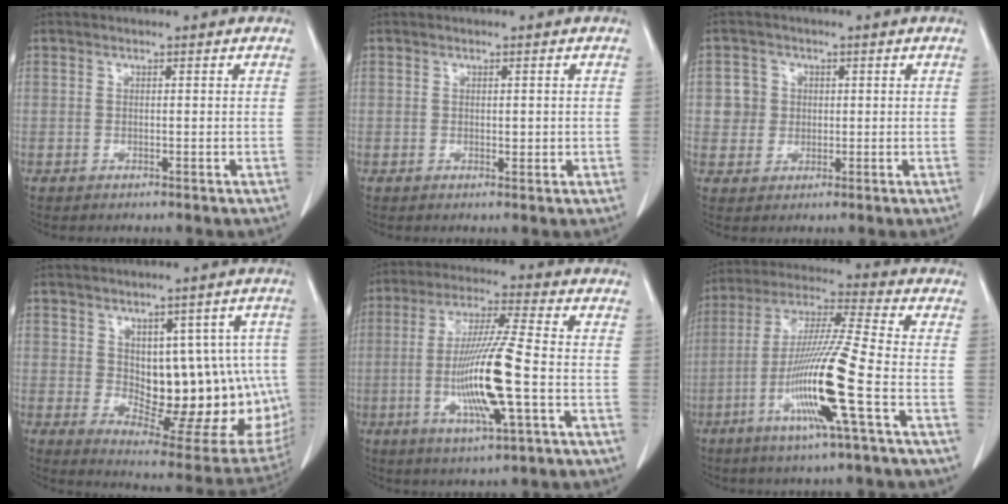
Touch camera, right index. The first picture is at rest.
{"total": 1.1, "force": [0.0, 0.7, 0.9], "torque": [-0.010, -0.002, 0.004]}
{"total": 3.7, "force": [0.6, 3.6, 0.4], "torque": [0.002, 0.010, 0.011]}
{"total": 17.7, "force": [-0.2, 8.7, 15.4], "torque": [-0.160, 0.011, 0.029]}
{"total": 13.6, "force": [-2.9, 0.3, 13.3], "torque": [-0.263, -0.013, -0.056]}
{"total": 14.8, "force": [-5.1, -1.0, 13.9], "torque": [-0.278, -0.016, -0.102]}